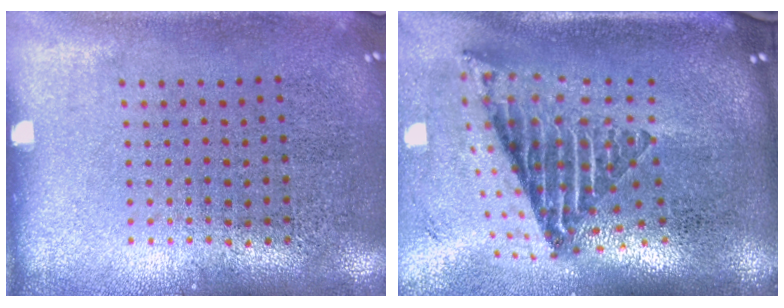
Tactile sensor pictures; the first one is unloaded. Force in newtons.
{"total": 2.8, "press": 1.7, "slide": 2.2}